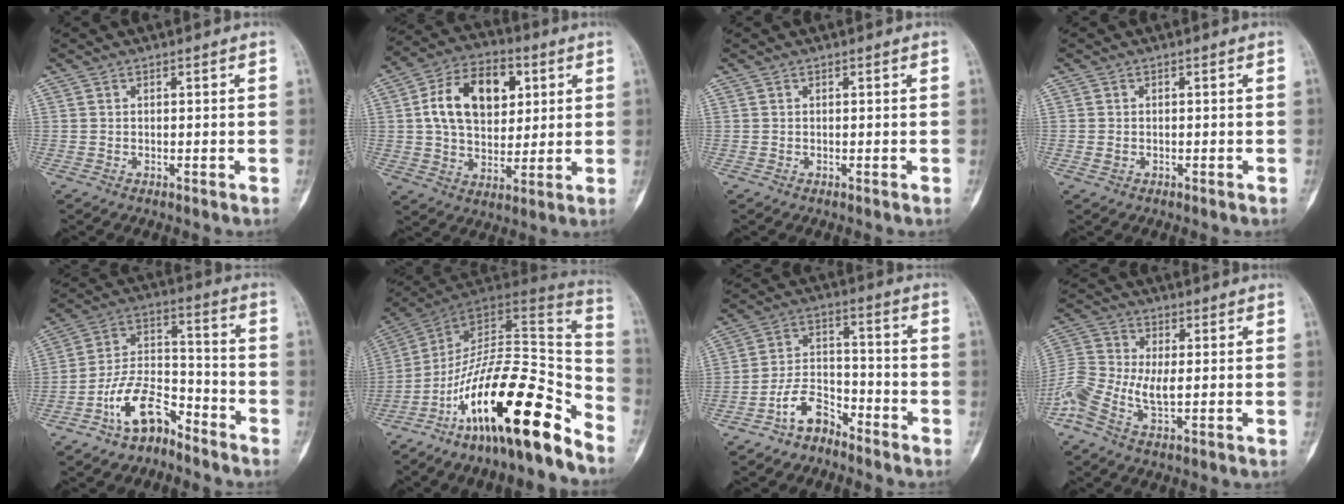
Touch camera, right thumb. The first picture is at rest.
{"total": 16.0, "force": [4.0, 10.6, 11.3], "torque": [-0.162, 0.004, 0.066]}
{"total": 0.0}
{"total": 1.0, "force": [-0.3, 0.9, 0.5], "torque": [-0.013, 0.004, 0.000]}
{"total": 11.2, "force": [-7.6, 5.4, 6.1], "torque": [-0.108, 0.081, -0.147]}
{"total": 23.4, "force": [-16.1, 6.1, 15.8], "torque": [-0.216, 0.115, -0.267]}
{"total": 7.5, "force": [-5.6, 3.9, 3.2], "torque": [-0.054, 0.059, -0.110]}
{"total": 10.5, "force": [-2.0, 5.1, 9.0], "torque": [-0.208, 0.015, -0.044]}